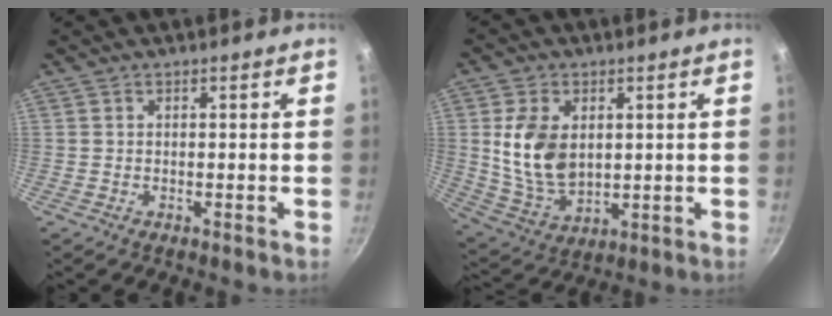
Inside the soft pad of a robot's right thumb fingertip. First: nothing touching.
{"total": 12.5, "force": [2.0, 8.4, 9.1], "torque": [-0.159, -0.023, 0.052]}